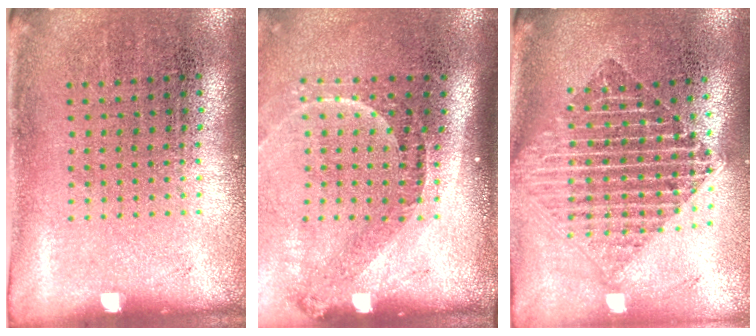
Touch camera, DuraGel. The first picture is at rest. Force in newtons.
{"total": 2.2, "press": 1.5, "slide": 1.5}
{"total": 2.2, "press": 1.8, "slide": 1.3}